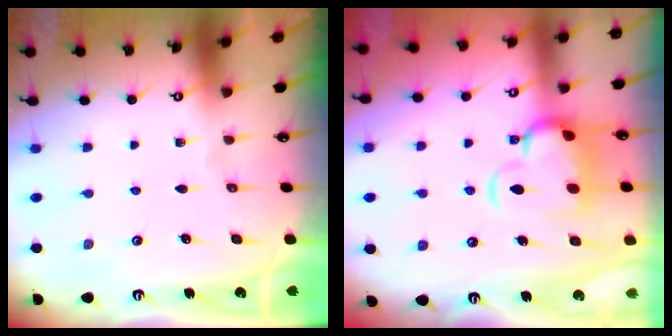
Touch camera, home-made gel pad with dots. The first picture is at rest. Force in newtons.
{"total": 5.6, "press": 5.3, "slide": 1.7}